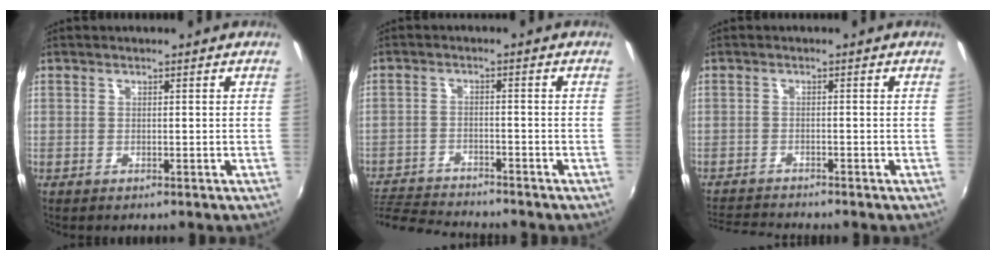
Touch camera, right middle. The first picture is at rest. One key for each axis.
{"total": 9.7, "fx": -9.2, "fy": 1.4, "fz": 2.7, "tx": -0.079, "ty": -0.013, "tz": -0.161}
{"total": 5.1, "fx": -5.0, "fy": 0.2, "fz": 1.0, "tx": -0.038, "ty": -0.013, "tz": -0.092}